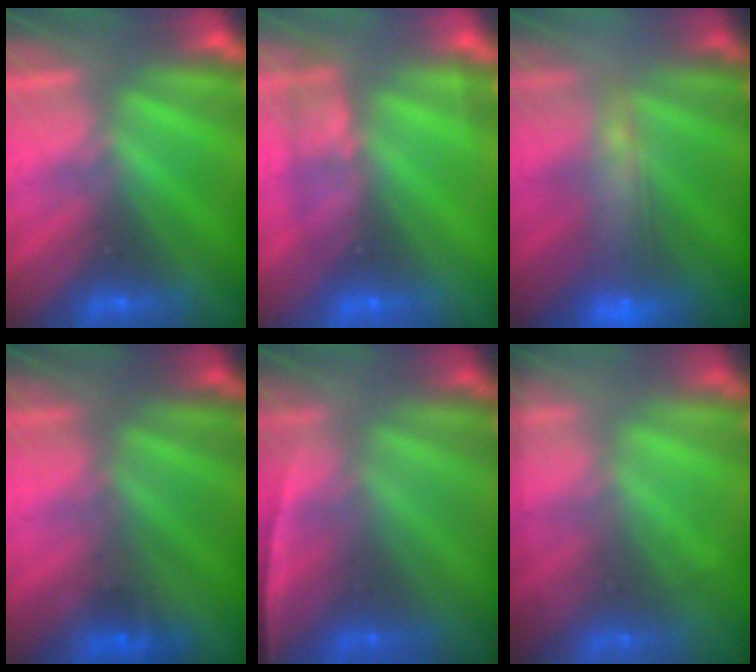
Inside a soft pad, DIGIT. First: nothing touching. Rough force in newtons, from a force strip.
{"total": 2.4}
{"total": 9.4}
{"total": 1.6}
{"total": 1.6}
{"total": 5.9}